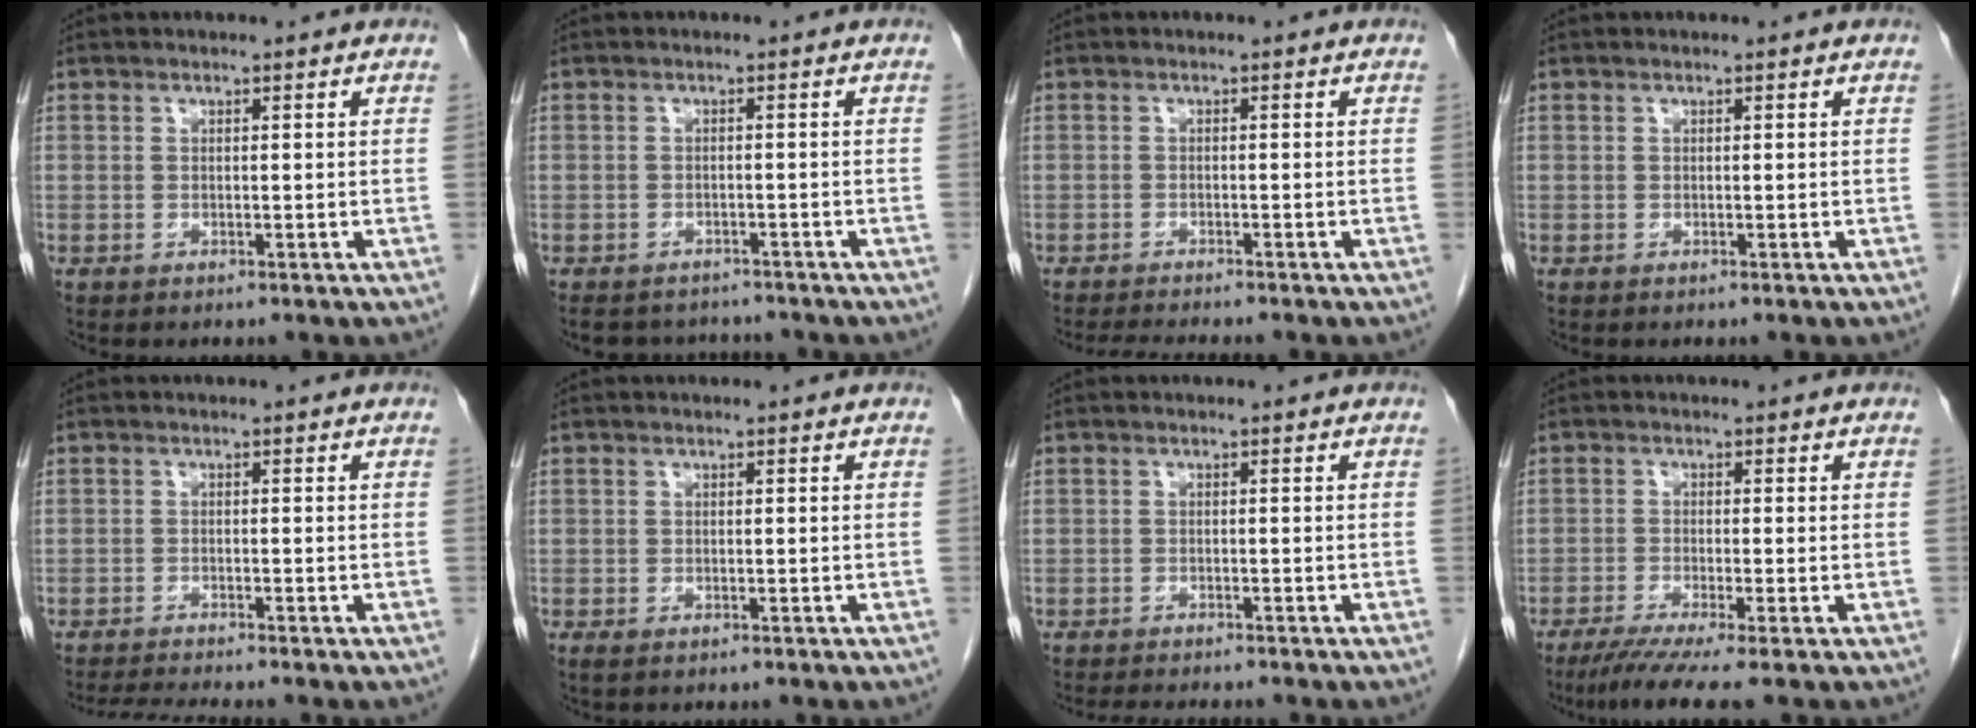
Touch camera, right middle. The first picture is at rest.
{"total": 6.8, "force": [-6.3, 2.5, 1.1], "torque": [-0.013, 0.004, -0.080]}
{"total": 4.8, "force": [-4.4, 0.0, 2.0], "torque": [-0.027, -0.013, -0.068]}
{"total": 0.0}
{"total": 4.2, "force": [-3.8, -0.9, 1.5], "torque": [-0.027, -0.017, -0.065]}
{"total": 0.8, "force": [-0.4, 0.4, 0.6], "torque": [-0.010, -0.001, -0.004]}
{"total": 5.1, "force": [-4.6, 0.8, 2.0], "torque": [-0.023, -0.008, -0.066]}
{"total": 6.1, "force": [-4.4, -0.7, 4.1], "torque": [-0.063, -0.018, -0.077]}